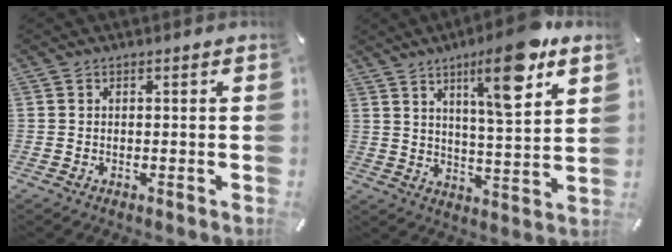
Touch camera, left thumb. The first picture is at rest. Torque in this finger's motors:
{"motor_torque": [3.05, 1.93, 1.59, -1.18, 0.54]}